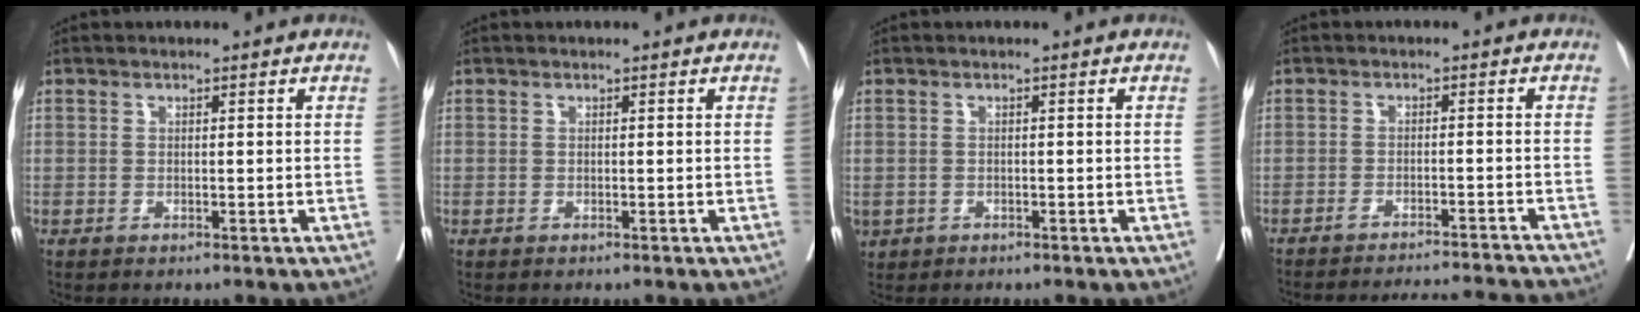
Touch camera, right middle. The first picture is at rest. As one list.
[{"total": 0.0}, {"total": 3.5, "force": [-1.4, 2.9, 1.4], "torque": [-0.039, -0.003, -0.015]}, {"total": 11.8, "force": [-11.6, -0.4, 1.8], "torque": [-0.014, 0.005, -0.143]}]